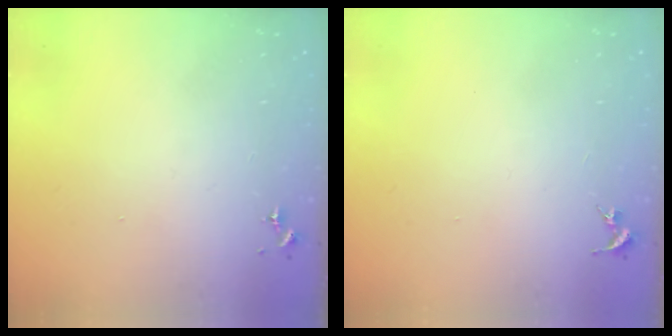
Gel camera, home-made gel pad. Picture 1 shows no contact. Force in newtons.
{"total": 0.0}